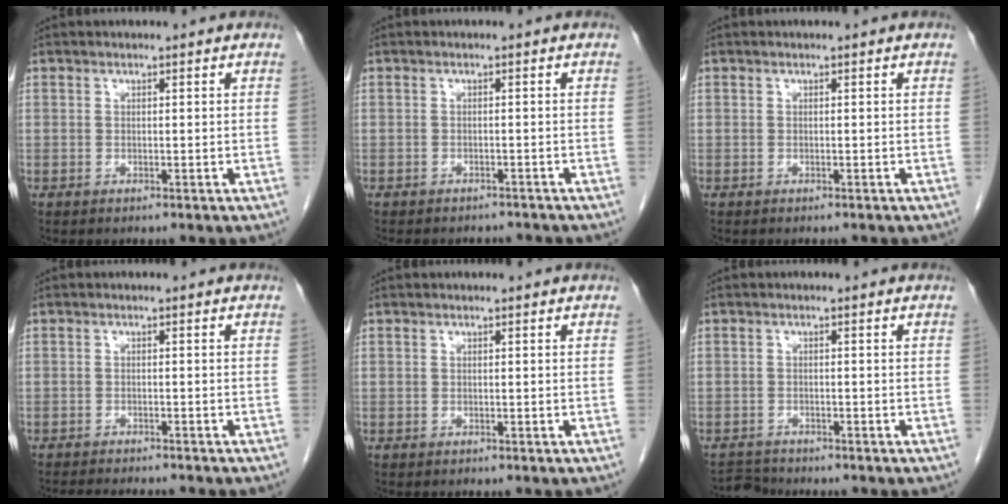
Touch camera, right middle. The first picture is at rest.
{"total": 6.1, "force": [-5.6, 2.0, 1.3], "torque": [-0.017, 0.000, -0.065]}
{"total": 0.8, "force": [-0.7, 0.2, 0.3], "torque": [-0.005, -0.001, -0.009]}
{"total": 6.8, "force": [-6.3, 0.7, 2.5], "torque": [-0.035, -0.013, -0.090]}
{"total": 0.0}
{"total": 2.2, "force": [-2.1, 0.2, -0.6], "torque": [0.013, -0.010, -0.038]}